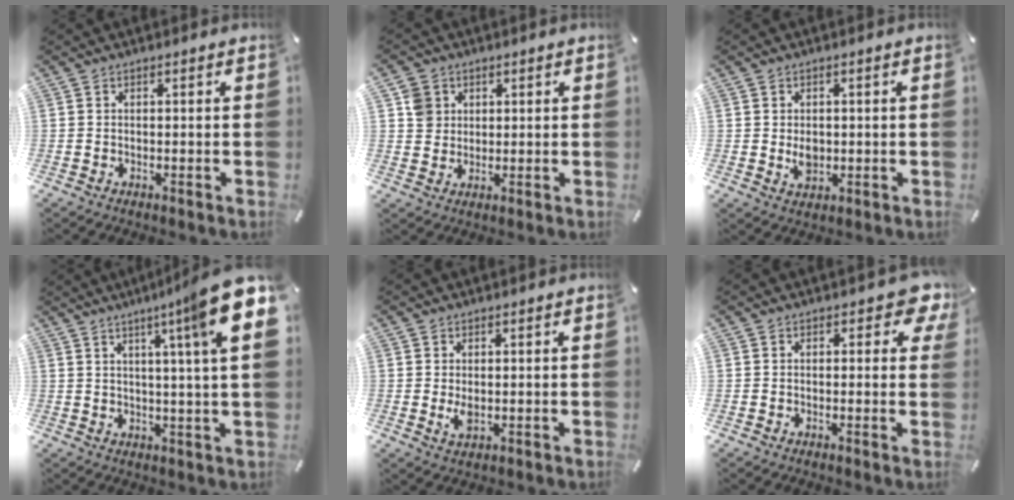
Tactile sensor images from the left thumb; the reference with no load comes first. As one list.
[{"total": 5.0, "force": [1.6, 4.7, 0.5], "torque": [0.000, 0.002, 0.028]}, {"total": 3.6, "force": [-0.2, 3.0, 2.0], "torque": [-0.027, -0.005, -0.006]}, {"total": 14.7, "force": [6.3, 0.0, 13.3], "torque": [-0.210, -0.038, 0.086]}, {"total": 2.4, "force": [0.0, 1.6, 1.8], "torque": [-0.040, -0.006, -0.006]}, {"total": 5.0, "force": [2.1, 2.9, 3.4], "torque": [-0.032, -0.005, 0.030]}]